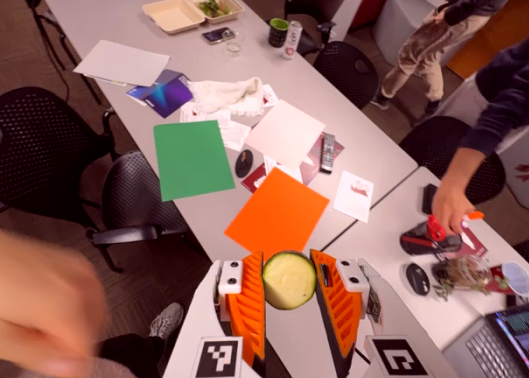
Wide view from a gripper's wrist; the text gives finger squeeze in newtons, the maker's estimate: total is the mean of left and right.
{"total": 12.7, "left": 13.3, "right": 12.2}